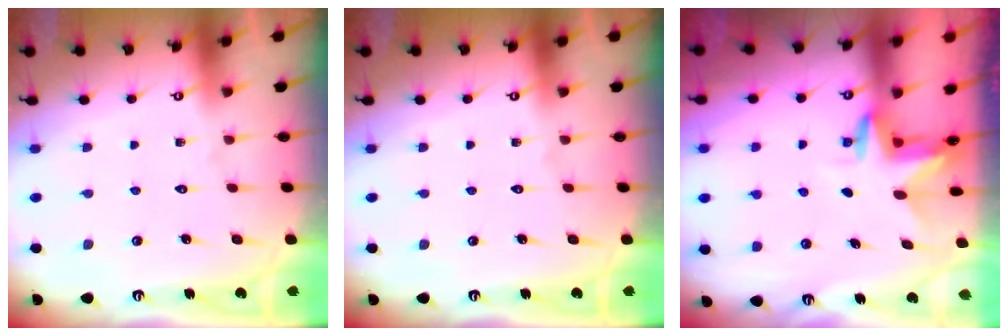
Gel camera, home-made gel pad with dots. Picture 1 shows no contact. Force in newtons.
{"total": 0.0}
{"total": 3.3, "press": 3.3, "slide": 0.3}